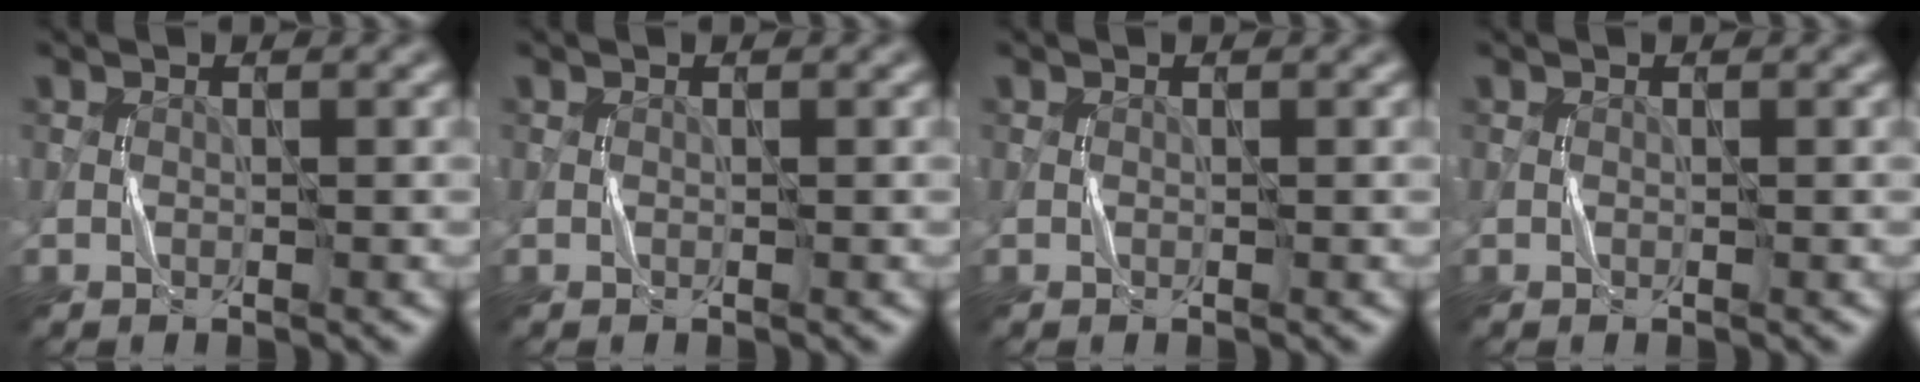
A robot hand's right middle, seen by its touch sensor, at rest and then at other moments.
{"total": 0.0}
{"total": 0.0}
{"total": 0.0}